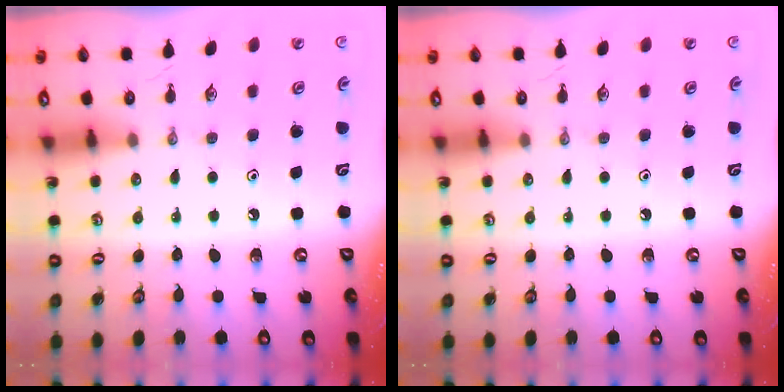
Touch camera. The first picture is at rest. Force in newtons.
{"total": 0.0}